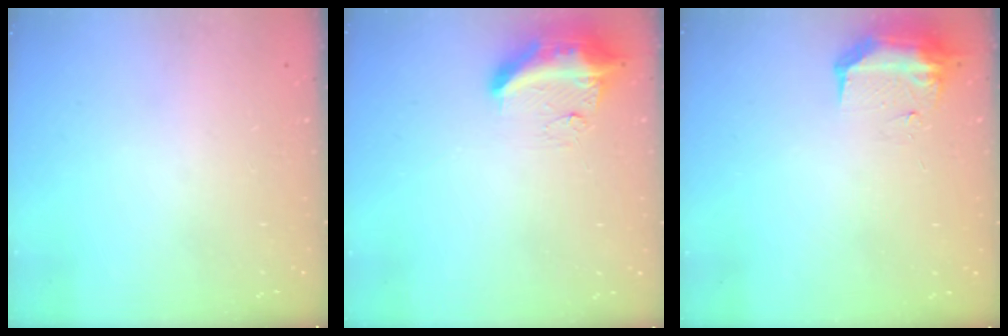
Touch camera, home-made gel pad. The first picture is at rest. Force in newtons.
{"total": 10.7, "press": 10.7, "slide": 1.1}
{"total": 9.9, "press": 9.1, "slide": 3.9}